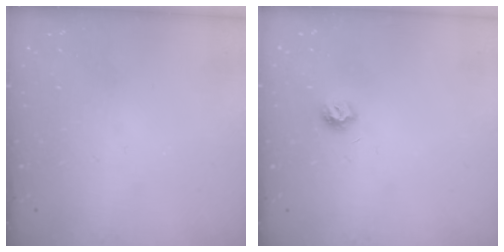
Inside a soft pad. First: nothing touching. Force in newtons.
{"total": 6.8, "press": 6.8, "slide": 0.6}